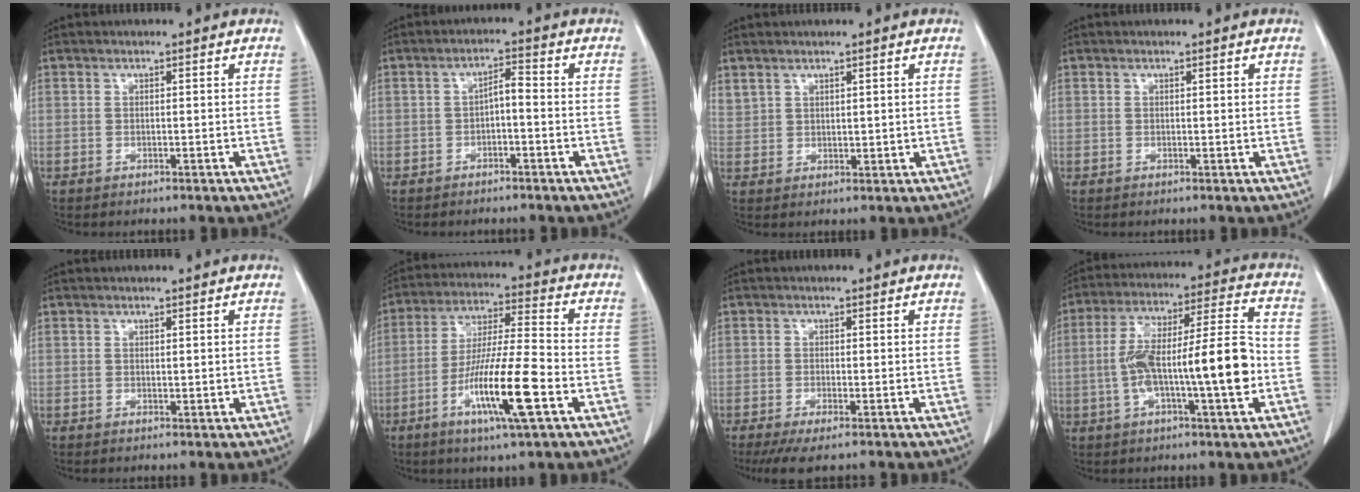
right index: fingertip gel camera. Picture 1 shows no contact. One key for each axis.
{"total": 2.8, "fx": -0.7, "fy": 0.9, "fz": 2.5, "tx": -0.045, "ty": 0.013, "tz": -0.011}
{"total": 2.8, "fx": 2.0, "fy": 1.7, "fz": 0.8, "tx": -0.019, "ty": 0.009, "tz": 0.054}
{"total": 0.0}
{"total": 0.0}
{"total": 13.7, "fx": -5.3, "fy": 0.5, "fz": 12.6, "tx": -0.234, "ty": -0.015, "tz": -0.097}
{"total": 5.2, "fx": -3.6, "fy": 1.2, "fz": 3.5, "tx": -0.053, "ty": -0.013, "tz": -0.060}
{"total": 16.0, "fx": -2.9, "fy": 1.9, "fz": 15.6, "tx": -0.279, "ty": 0.021, "tz": -0.046}